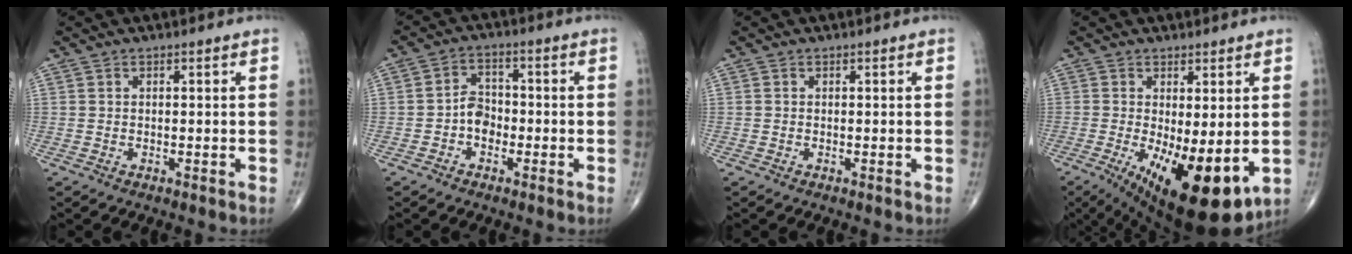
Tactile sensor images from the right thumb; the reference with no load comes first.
{"total": 4.7, "force": [-1.5, 3.5, 2.7], "torque": [-0.028, 0.022, -0.036]}
{"total": 0.0}
{"total": 15.5, "force": [-3.6, 5.8, 13.9], "torque": [-0.203, -0.031, -0.033]}